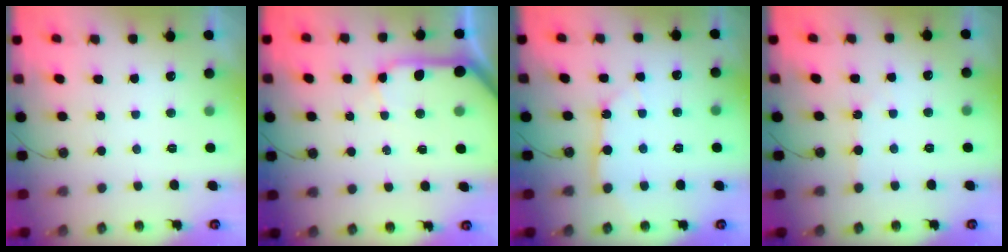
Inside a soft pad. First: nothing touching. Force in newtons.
{"total": 10.8, "press": 10.7, "slide": 1.4}
{"total": 5.0, "press": 5.0, "slide": 0.6}
{"total": 1.9, "press": 1.8, "slide": 0.4}